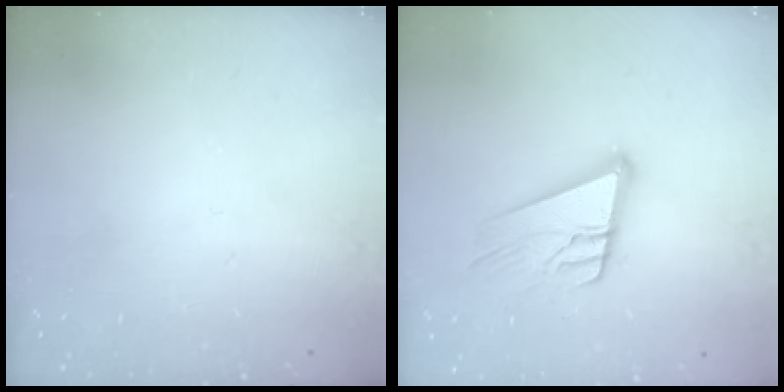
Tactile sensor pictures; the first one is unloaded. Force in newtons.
{"total": 14.1, "press": 13.9, "slide": 2.4}